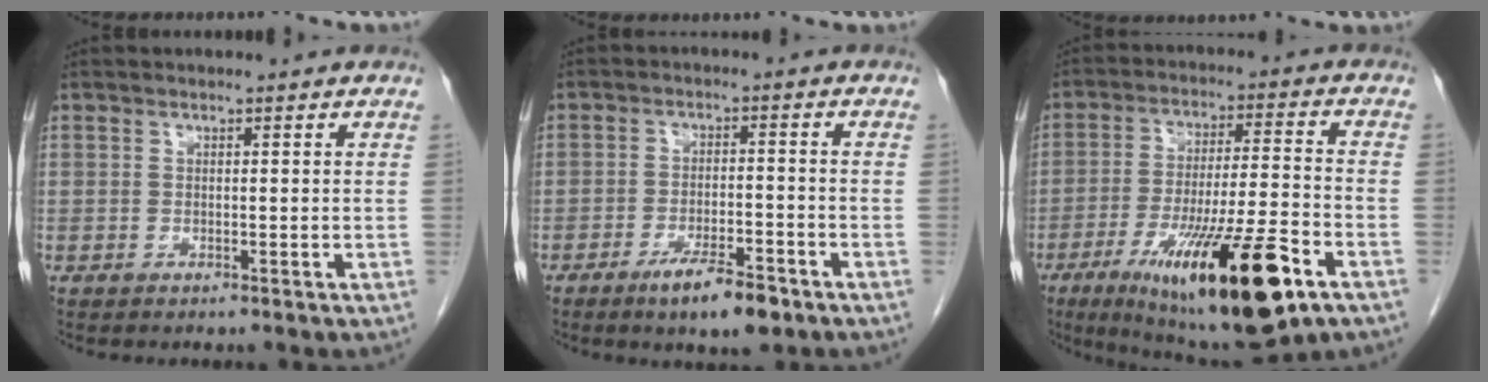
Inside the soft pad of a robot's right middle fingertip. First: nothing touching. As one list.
[{"total": 6.8, "force": [-4.5, 1.4, 4.9], "torque": [-0.084, -0.006, -0.069]}, {"total": 21.1, "force": [-10.8, 2.6, 17.9], "torque": [-0.262, -0.033, -0.168]}]